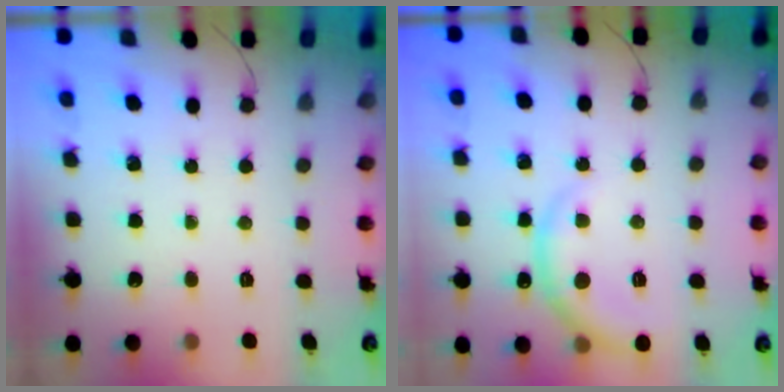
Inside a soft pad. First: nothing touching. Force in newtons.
{"total": 6.9, "press": 6.8, "slide": 0.6}